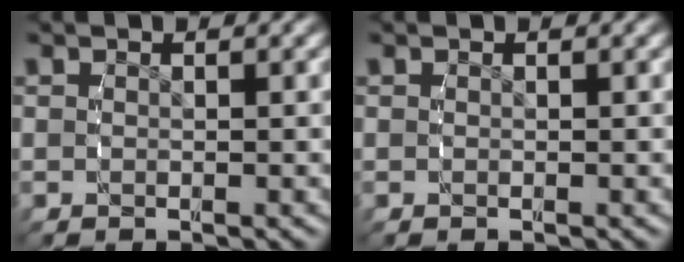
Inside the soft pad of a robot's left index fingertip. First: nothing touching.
{"total": 0.0}